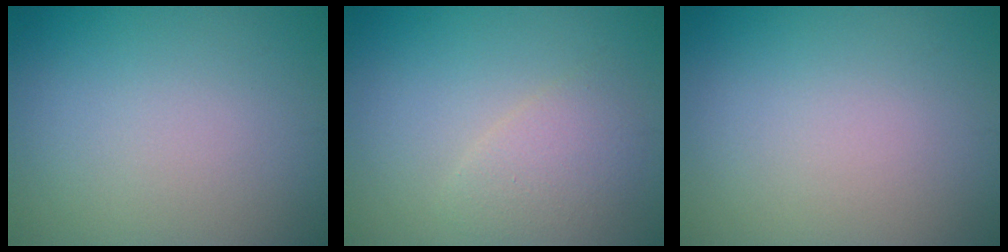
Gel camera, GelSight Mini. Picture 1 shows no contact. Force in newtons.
{"total": 2.4, "press": 2.3, "slide": 0.2}
{"total": 0.0}